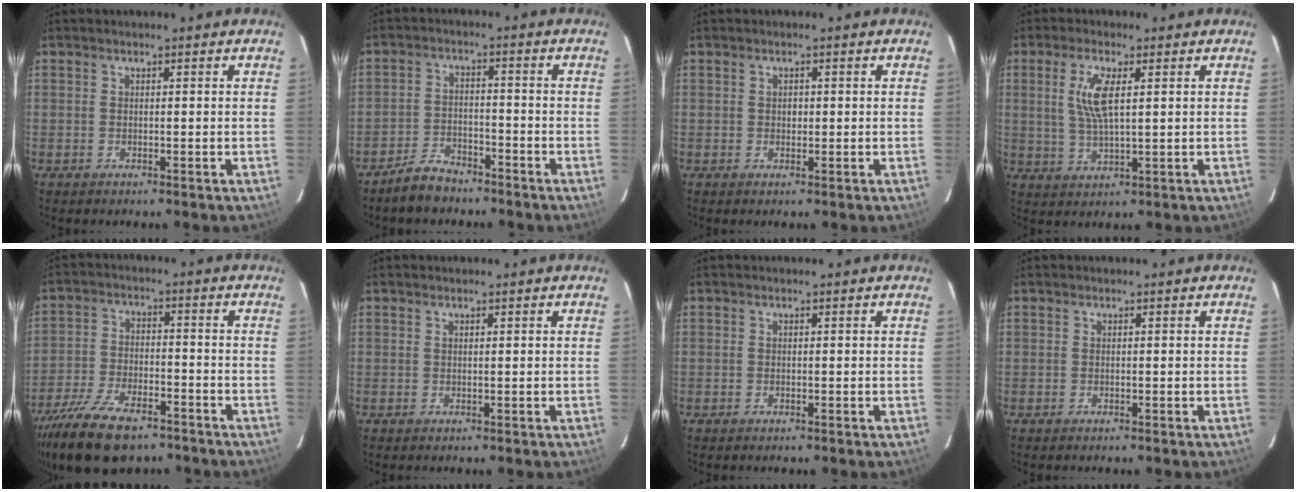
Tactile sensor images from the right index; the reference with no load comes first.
{"total": 5.7, "force": [-4.8, 2.6, 1.6], "torque": [-0.053, 0.013, -0.082]}
{"total": 1.0, "force": [0.0, 0.9, 0.3], "torque": [-0.003, 0.004, 0.001]}
{"total": 6.7, "force": [1.7, 1.9, 6.2], "torque": [-0.127, 0.001, 0.035]}
{"total": 16.4, "force": [-12.2, 6.7, 8.8], "torque": [-0.197, -0.030, -0.212]}
{"total": 0.0}
{"total": 0.0}
{"total": 0.0}